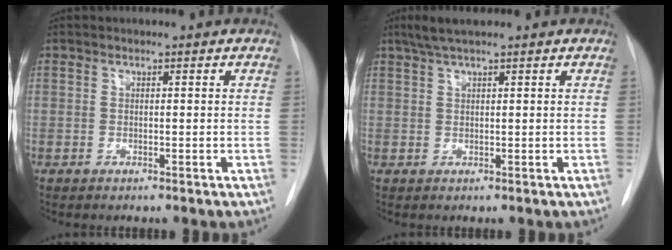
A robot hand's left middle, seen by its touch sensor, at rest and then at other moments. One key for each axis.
{"total": 3.4, "fx": 2.6, "fy": 0.1, "fz": 2.2, "tx": -0.047, "ty": 0.015, "tz": 0.051}